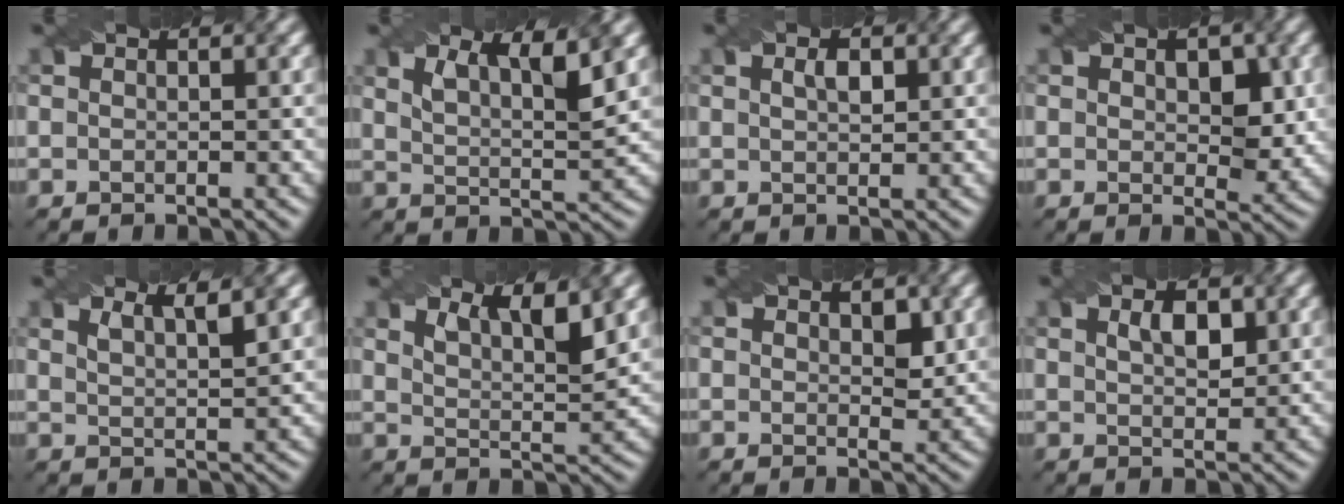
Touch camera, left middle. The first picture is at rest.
{"total": 5.1, "force": [3.1, 1.4, 3.9], "torque": [-0.052, 0.011, 0.038]}
{"total": 1.4, "force": [0.6, 0.6, 1.1], "torque": [-0.024, 0.002, 0.013]}
{"total": 4.1, "force": [0.9, 2.4, 3.2], "torque": [-0.042, -0.008, 0.016]}
{"total": 3.2, "force": [2.0, 1.0, 2.2], "torque": [-0.019, 0.011, 0.020]}
{"total": 5.1, "force": [3.3, 1.6, 3.6], "torque": [-0.045, 0.012, 0.040]}
{"total": 2.0, "force": [0.7, 1.2, 1.5], "torque": [-0.018, -0.006, 0.015]}
{"total": 2.5, "force": [1.0, 1.2, 2.0], "torque": [-0.038, 0.002, 0.022]}